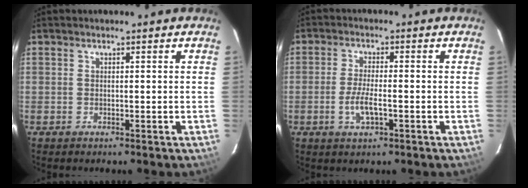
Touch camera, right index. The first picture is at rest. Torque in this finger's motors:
{"motor_torque": [-0.01, -0.06, 0.02, 0.02]}